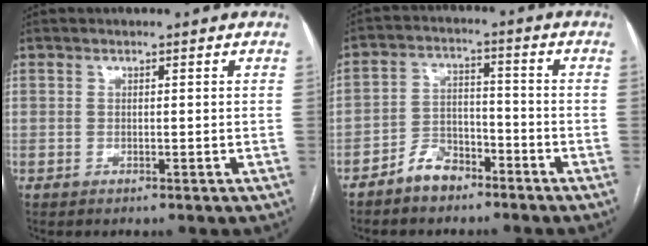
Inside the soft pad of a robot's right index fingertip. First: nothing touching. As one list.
[{"total": 5.6, "force": [-4.1, 3.2, 2.0], "torque": [-0.036, 0.013, -0.075]}]